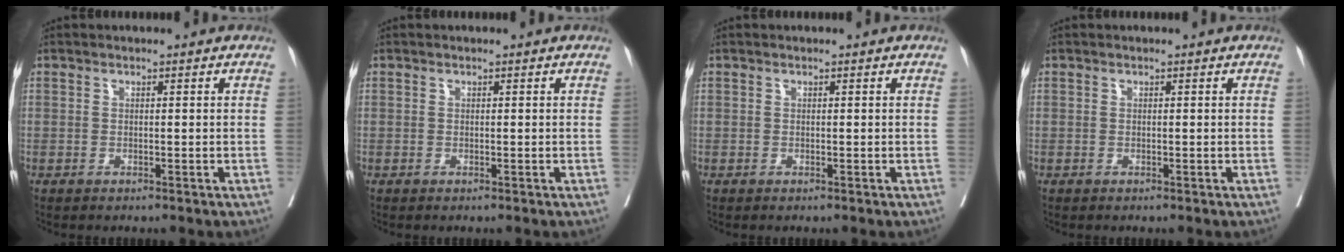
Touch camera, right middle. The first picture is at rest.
{"total": 0.0}
{"total": 0.0}
{"total": 0.0}